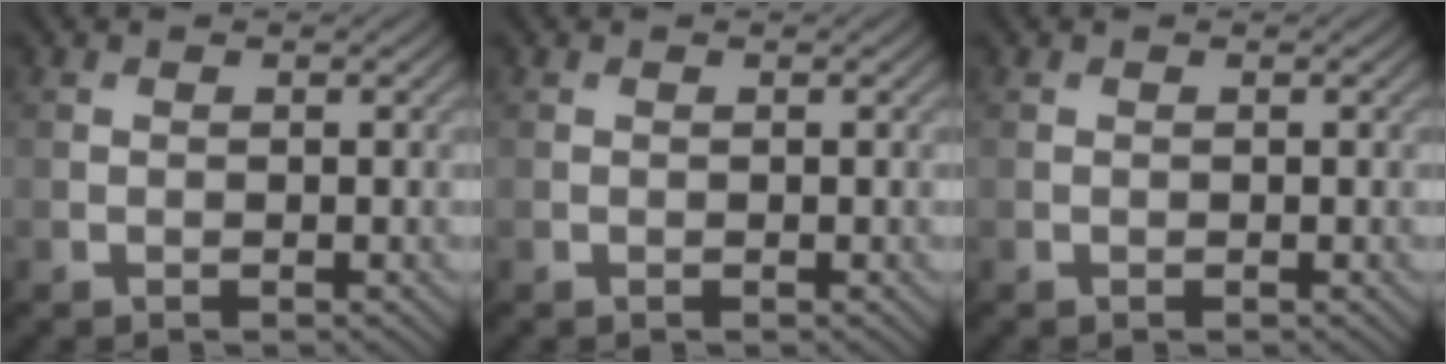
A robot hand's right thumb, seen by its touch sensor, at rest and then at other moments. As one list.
[{"total": 0.0}, {"total": 0.0}]